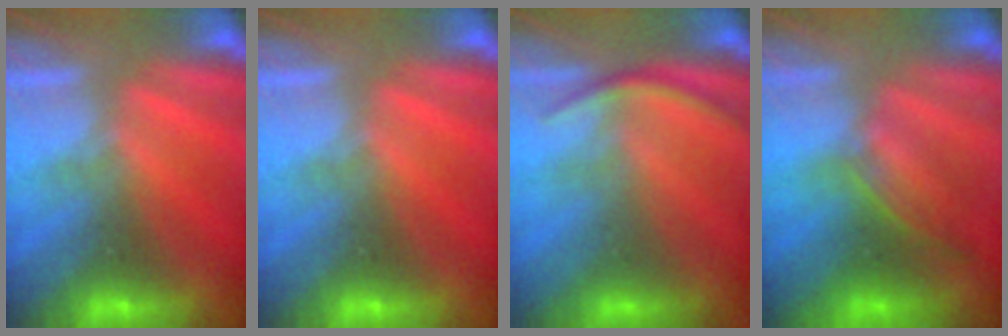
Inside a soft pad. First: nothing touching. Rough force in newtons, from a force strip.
{"total": 0.0}
{"total": 2.9}
{"total": 4.4}